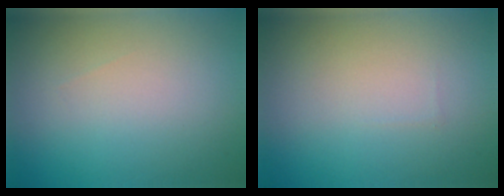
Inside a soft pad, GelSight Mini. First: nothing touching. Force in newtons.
{"total": 0.0}